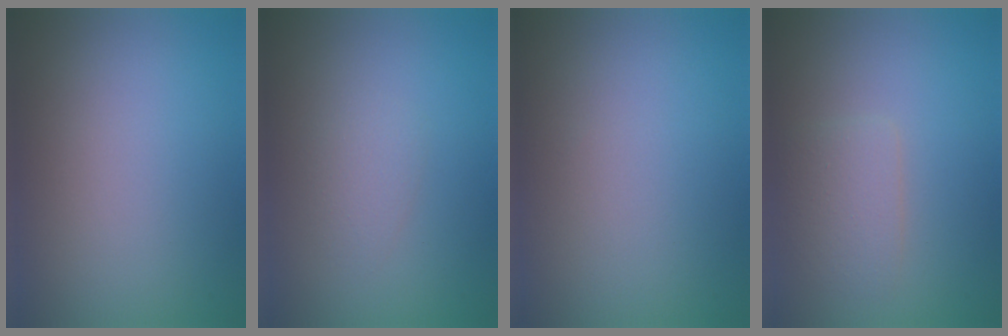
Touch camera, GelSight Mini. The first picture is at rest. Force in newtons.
{"total": 1.4, "press": 1.4, "slide": 0.0}
{"total": 0.0}
{"total": 2.3, "press": 2.3, "slide": 0.1}